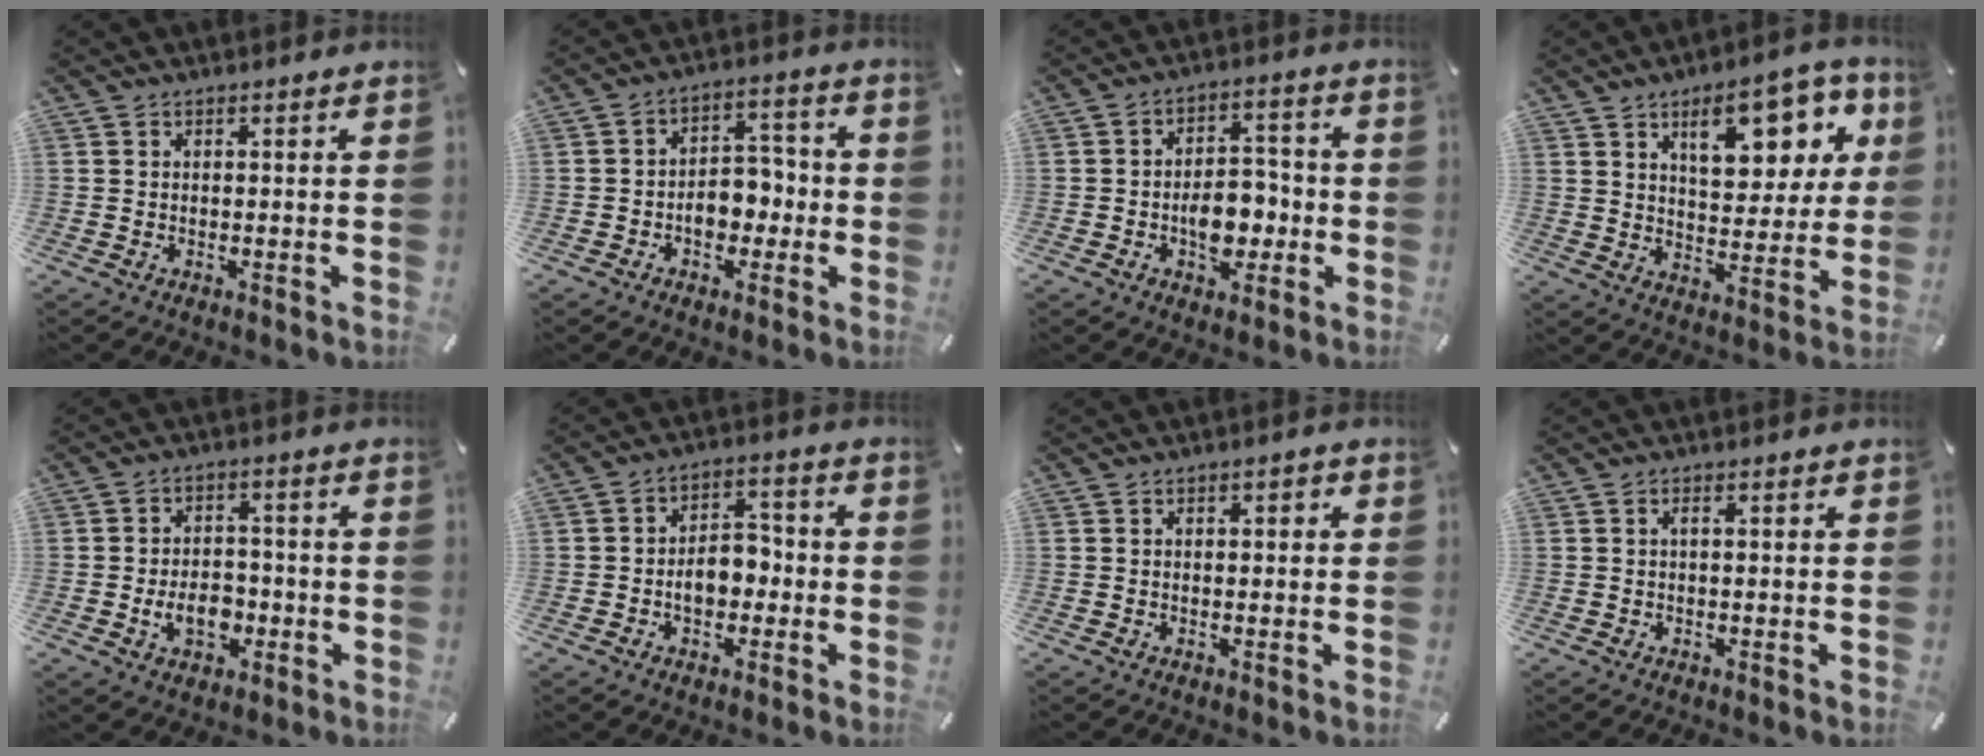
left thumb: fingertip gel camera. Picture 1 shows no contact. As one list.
[{"total": 8.0, "force": [-2.3, 6.0, 4.7], "torque": [-0.056, 0.018, -0.040]}, {"total": 8.1, "force": [-2.6, 5.5, 5.4], "torque": [-0.063, 0.014, -0.044]}, {"total": 16.0, "force": [7.9, 8.1, 11.4], "torque": [-0.149, -0.029, 0.128]}, {"total": 8.0, "force": [-2.2, 5.8, 5.0], "torque": [-0.094, 0.010, -0.038]}, {"total": 7.5, "force": [-1.9, 5.5, 4.8], "torque": [-0.065, 0.017, -0.033]}, {"total": 1.3, "force": [0.0, 0.8, 1.1], "torque": [-0.021, 0.006, -0.003]}, {"total": 1.3, "force": [0.1, 0.4, 1.2], "torque": [-0.023, 0.002, 0.000]}]